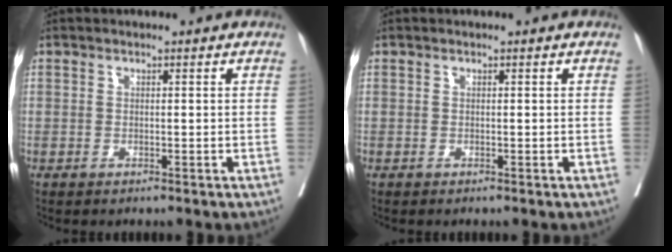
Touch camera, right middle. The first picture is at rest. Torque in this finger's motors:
{"motor_torque": [0.98, -0.37, 0.22, 0.08]}